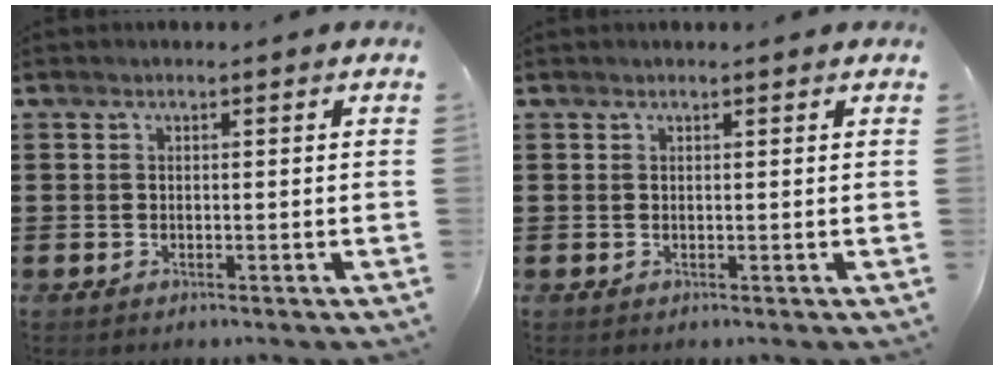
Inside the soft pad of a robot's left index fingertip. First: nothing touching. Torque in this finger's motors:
{"motor_torque": [0.24, 0.24, -0.03, 0.00]}